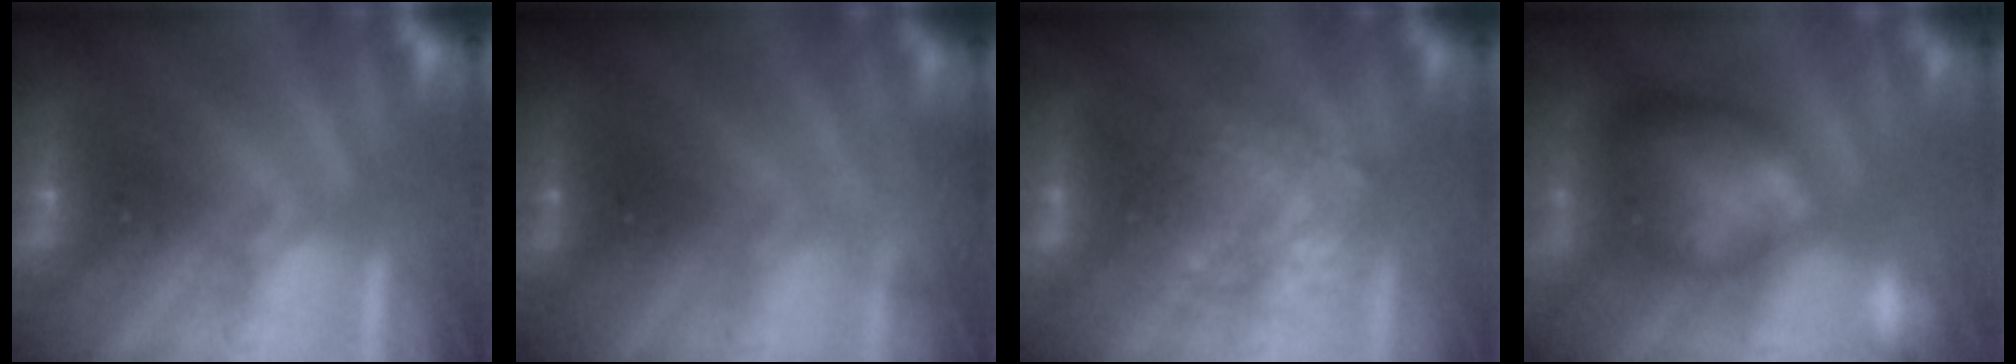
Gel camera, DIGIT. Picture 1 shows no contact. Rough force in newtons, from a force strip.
{"total": 2.3}
{"total": 2.2}
{"total": 9.1}